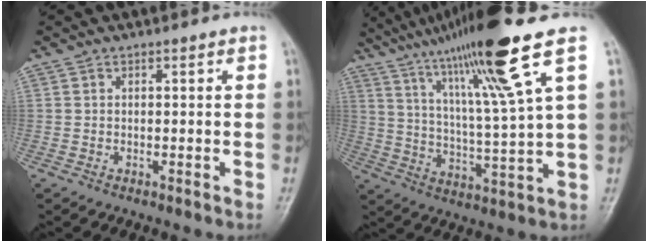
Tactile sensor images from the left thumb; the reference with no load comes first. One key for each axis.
{"total": 19.0, "fx": 11.2, "fy": 0.0, "fz": 15.3, "tx": -0.254, "ty": -0.038, "tz": 0.190}